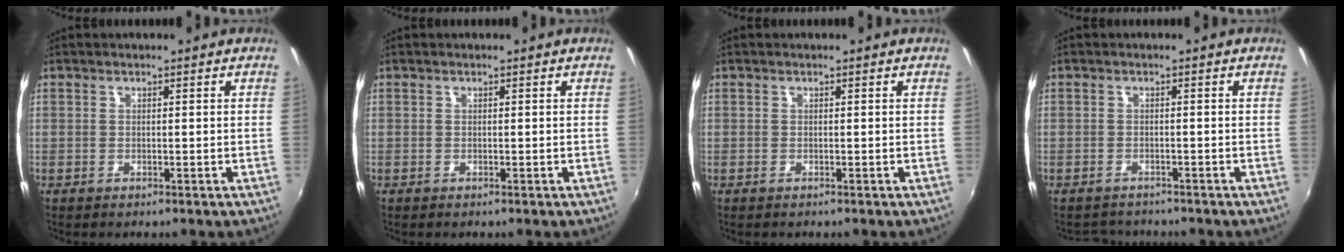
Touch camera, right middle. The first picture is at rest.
{"total": 0.0}
{"total": 0.0}
{"total": 3.9, "force": [-3.6, 1.4, 0.4], "torque": [-0.018, -0.005, -0.057]}